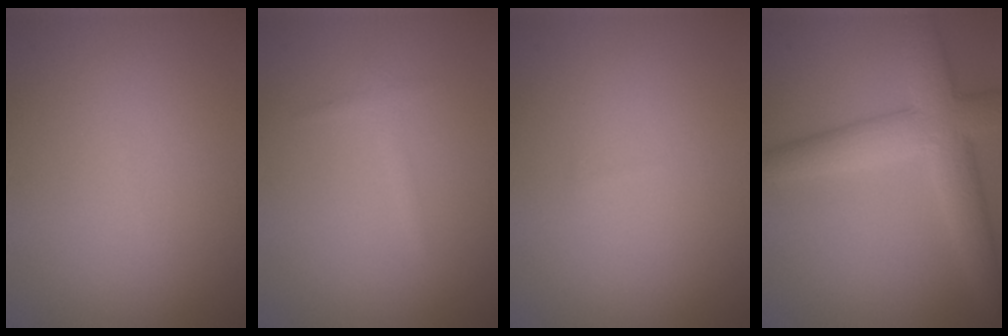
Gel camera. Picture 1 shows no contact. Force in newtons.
{"total": 0.9, "press": 0.9, "slide": 0.0}
{"total": 0.0}
{"total": 6.0, "press": 6.0, "slide": 0.3}